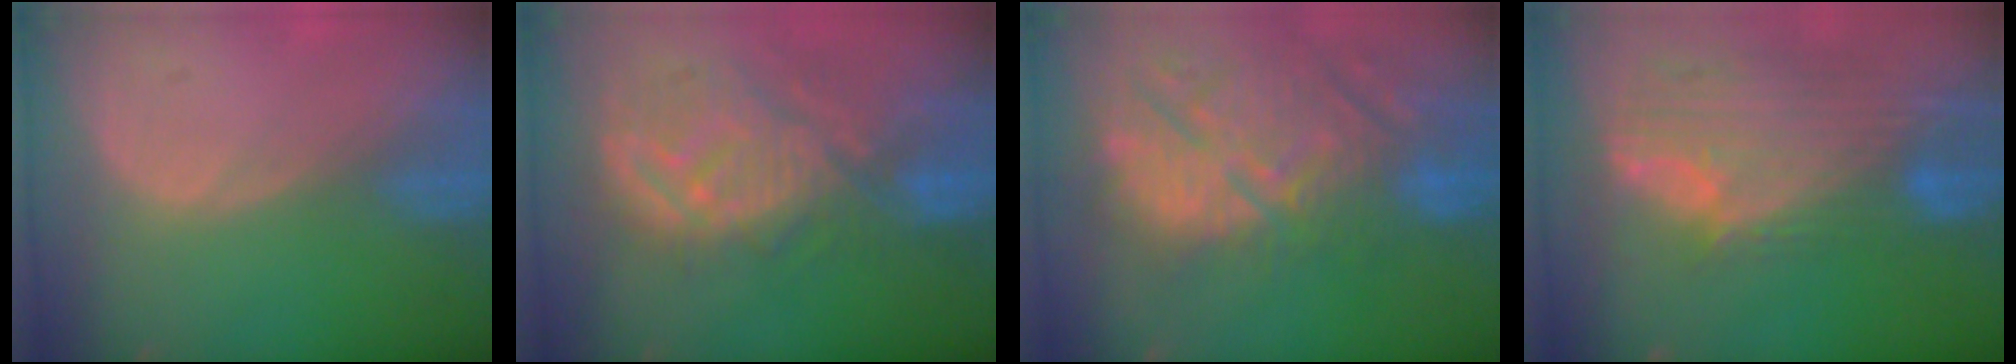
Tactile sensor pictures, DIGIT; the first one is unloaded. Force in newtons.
{"total": 11.2, "press": 10.4, "slide": 4.3}
{"total": 13.8, "press": 12.6, "slide": 5.6}
{"total": 12.0, "press": 10.1, "slide": 6.4}